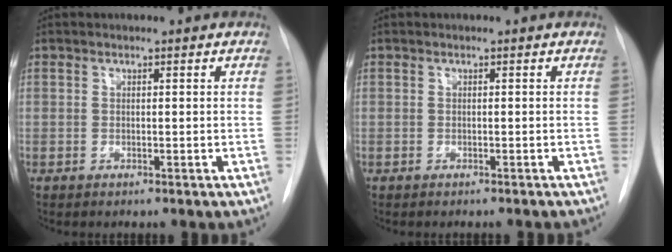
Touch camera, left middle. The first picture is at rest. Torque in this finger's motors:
{"motor_torque": [0.70, -0.75, 0.04, 0.01]}